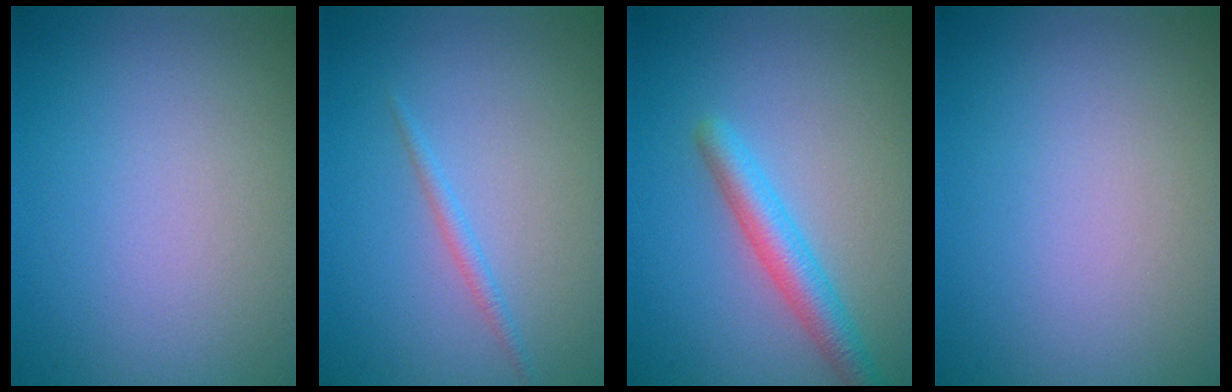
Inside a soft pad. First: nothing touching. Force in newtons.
{"total": 1.0, "press": 1.0, "slide": 0.1}
{"total": 3.3, "press": 3.2, "slide": 0.1}
{"total": 0.0}